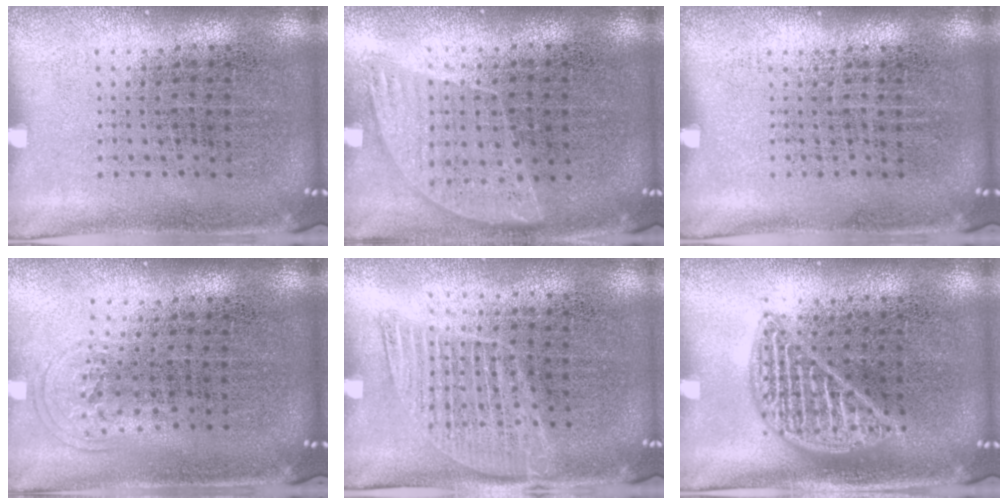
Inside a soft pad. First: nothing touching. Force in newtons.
{"total": 0.9, "press": 0.8, "slide": 0.3}
{"total": 0.0}
{"total": 0.9, "press": 0.6, "slide": 0.7}
{"total": 1.3, "press": 1.1, "slide": 0.6}
{"total": 1.5, "press": 1.5, "slide": 0.2}